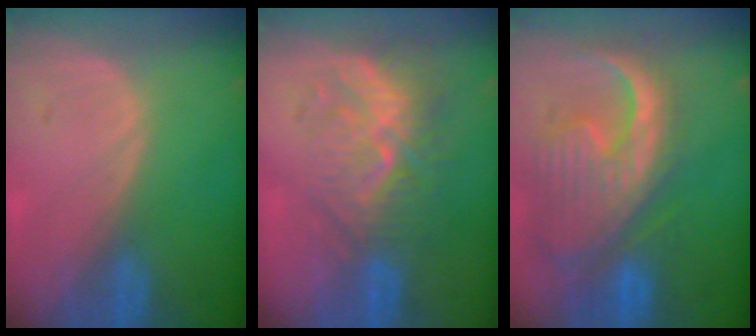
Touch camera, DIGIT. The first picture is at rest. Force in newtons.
{"total": 10.1, "press": 8.7, "slide": 5.1}
{"total": 13.1, "press": 11.2, "slide": 6.7}